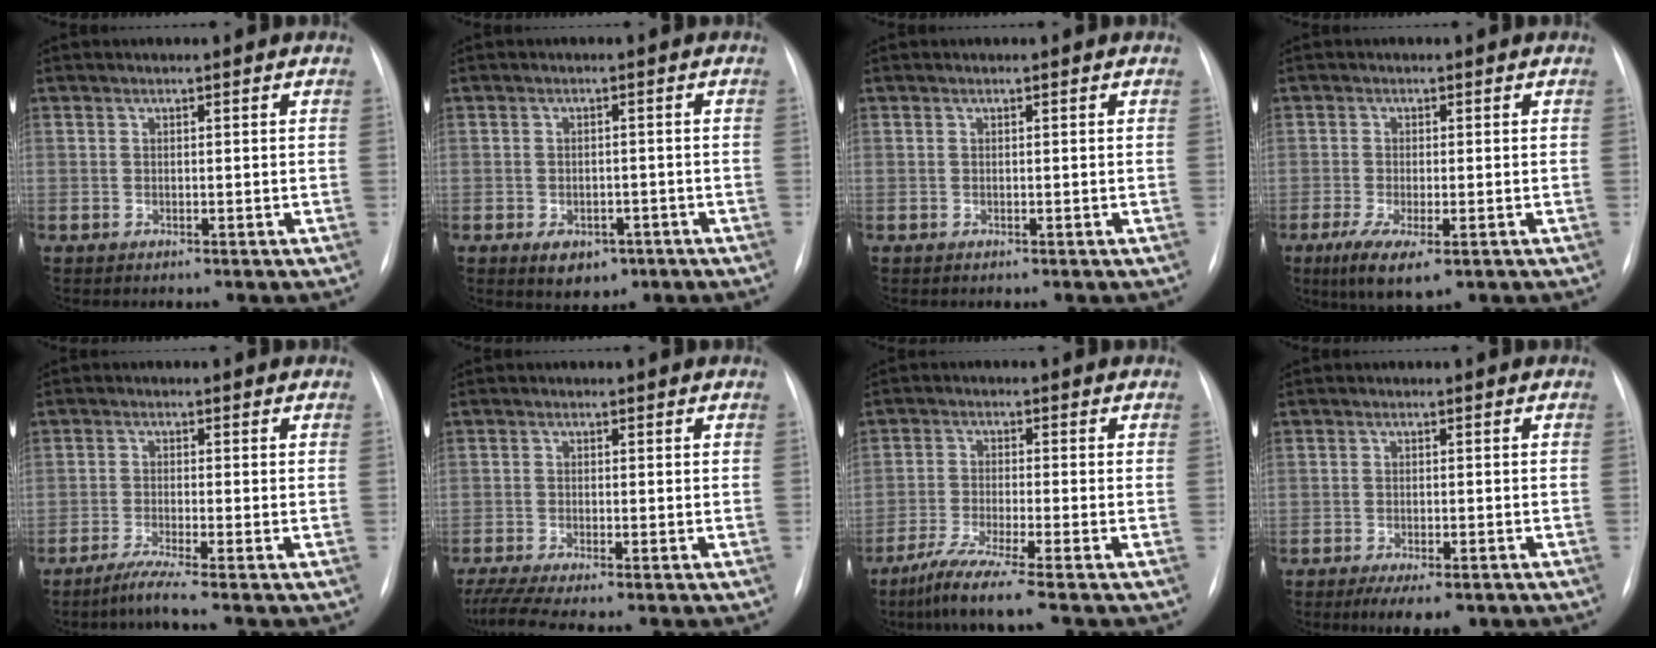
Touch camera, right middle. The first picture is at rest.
{"total": 4.9, "force": [-2.5, 3.3, 2.6], "torque": [-0.032, 0.001, -0.019]}
{"total": 0.0}
{"total": 6.3, "force": [-3.2, 1.8, 5.2], "torque": [-0.094, -0.018, -0.047]}
{"total": 3.3, "force": [-2.4, -1.1, 2.0], "torque": [-0.048, -0.014, -0.052]}
{"total": 5.1, "force": [-4.0, -0.1, 3.2], "torque": [-0.060, -0.009, -0.070]}
{"total": 7.4, "force": [-5.6, -1.3, 4.7], "torque": [-0.088, -0.031, -0.103]}
{"total": 5.7, "force": [-3.8, 1.7, 3.9], "torque": [-0.050, -0.010, -0.053]}